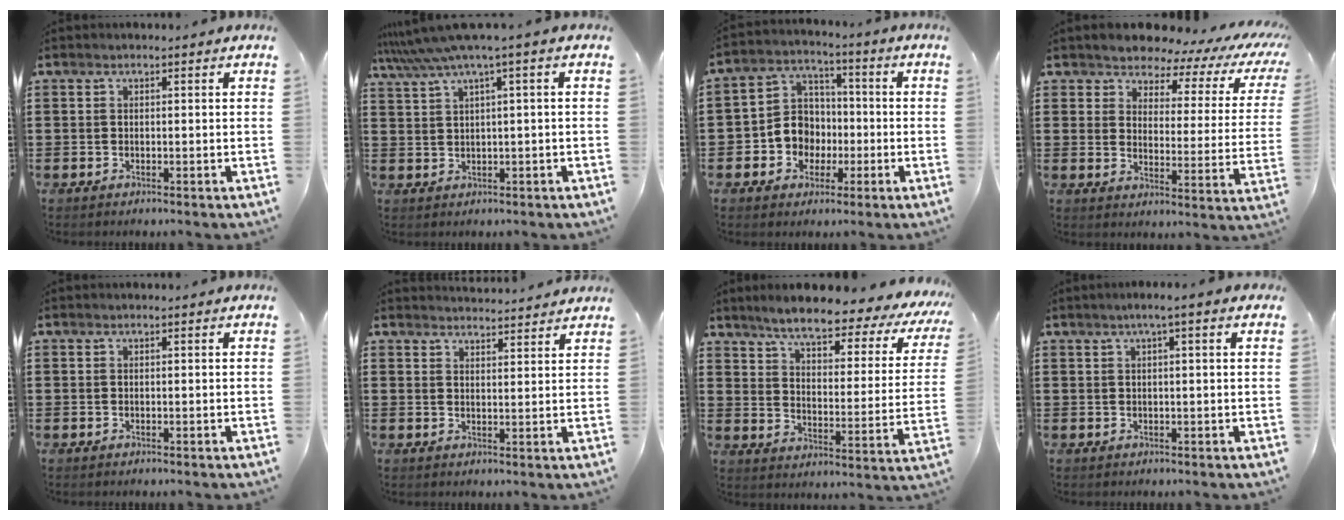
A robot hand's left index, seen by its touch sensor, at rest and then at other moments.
{"total": 4.8, "force": [2.0, -0.2, 4.3], "torque": [-0.096, -0.018, 0.032]}
{"total": 7.5, "force": [-1.6, 7.0, 2.3], "torque": [-0.083, 0.010, -0.032]}
{"total": 5.0, "force": [4.6, 1.8, 1.0], "torque": [-0.044, -0.033, 0.074]}
{"total": 0.0}
{"total": 2.7, "force": [2.7, 0.0, -0.1], "torque": [-0.006, -0.012, 0.052]}
{"total": 6.3, "force": [5.3, 0.5, 3.4], "torque": [-0.083, -0.037, 0.081]}
{"total": 1.9, "force": [0.7, -0.1, 1.8], "torque": [-0.034, 0.001, 0.011]}